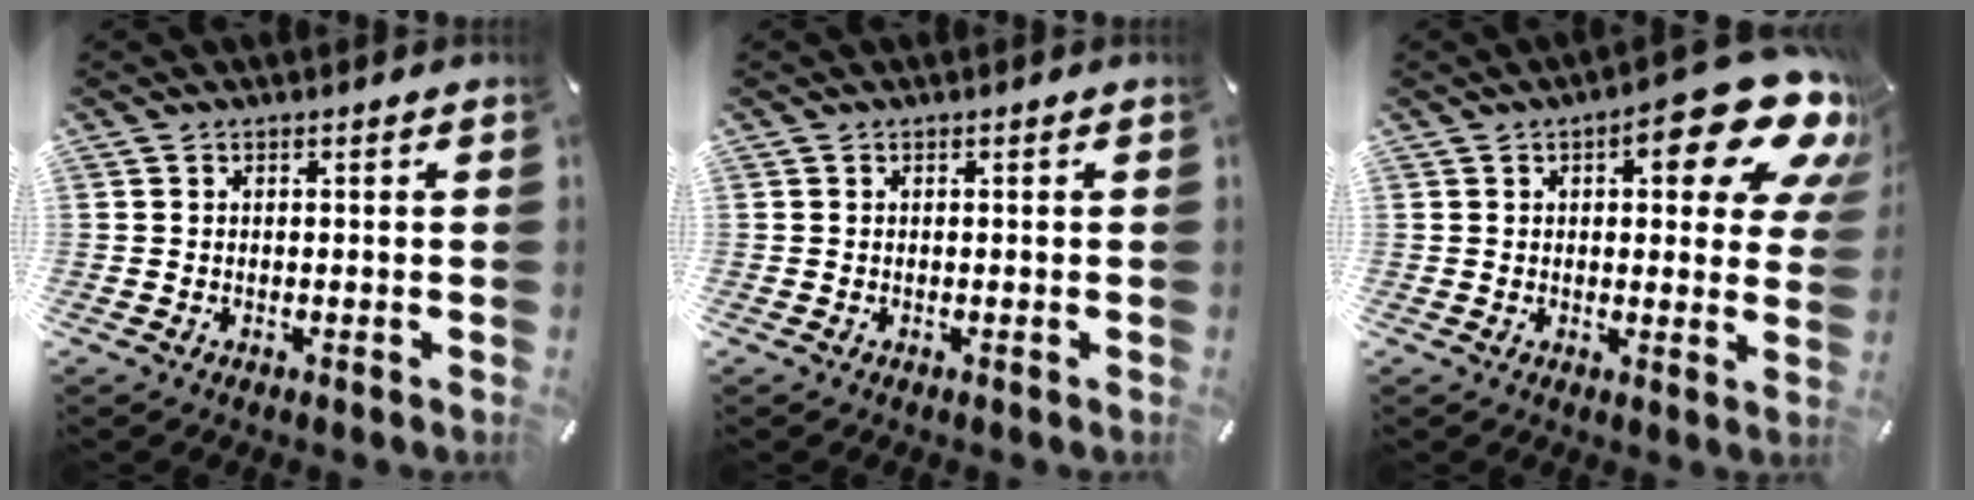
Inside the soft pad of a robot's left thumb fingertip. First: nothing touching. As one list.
[{"total": 0.0}, {"total": 17.4, "force": [7.9, 6.8, 14.0], "torque": [-0.170, -0.047, 0.122]}]